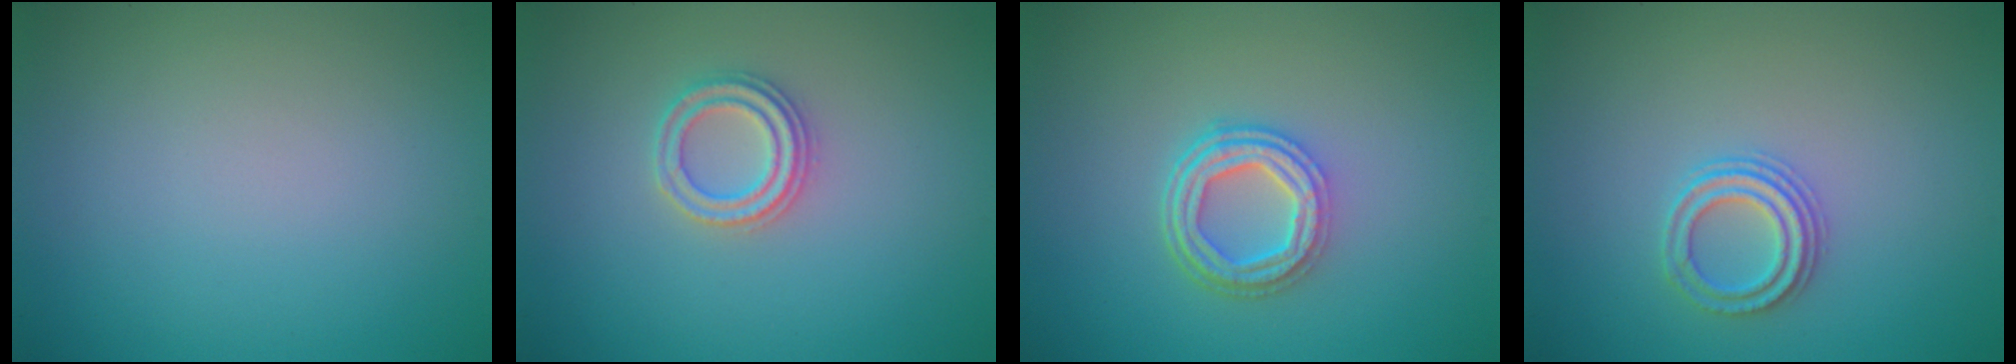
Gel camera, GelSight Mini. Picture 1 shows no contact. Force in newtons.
{"total": 2.3, "press": 2.3, "slide": 0.3}
{"total": 4.3, "press": 3.3, "slide": 2.6}
{"total": 2.4, "press": 2.2, "slide": 0.8}